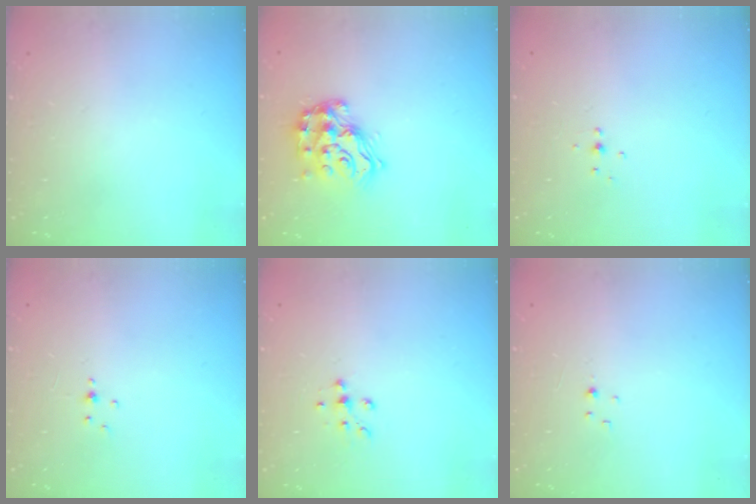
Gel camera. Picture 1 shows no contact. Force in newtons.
{"total": 16.1, "press": 16.1, "slide": 1.1}
{"total": 3.9, "press": 3.8, "slide": 0.8}
{"total": 1.8, "press": 1.8, "slide": 0.2}
{"total": 6.9, "press": 6.9, "slide": 0.7}
{"total": 1.1, "press": 1.1, "slide": 0.2}